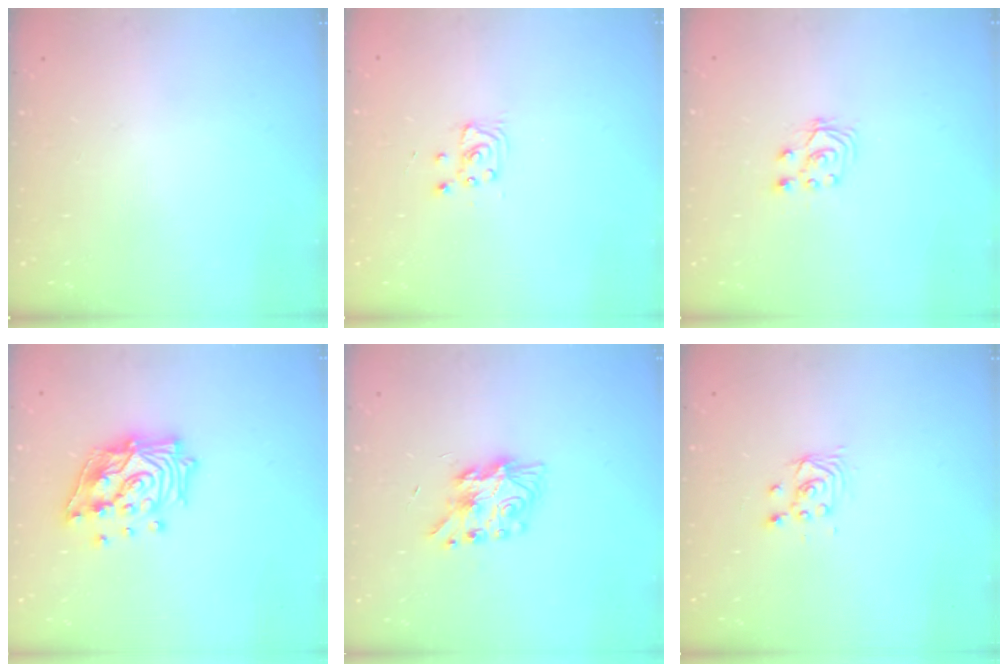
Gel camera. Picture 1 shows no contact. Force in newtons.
{"total": 3.6, "press": 3.6, "slide": 0.4}
{"total": 3.1, "press": 3.0, "slide": 0.7}
{"total": 18.9, "press": 18.7, "slide": 2.6}
{"total": 8.2, "press": 8.1, "slide": 0.3}
{"total": 2.9, "press": 2.9, "slide": 0.1}